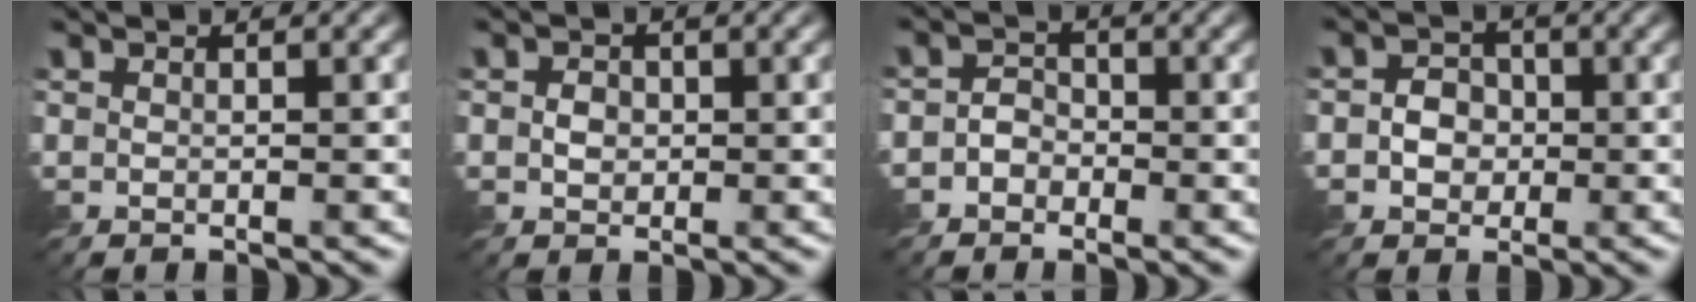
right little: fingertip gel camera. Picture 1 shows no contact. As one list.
[{"total": 1.4, "force": [-0.2, 1.2, 0.6], "torque": [-0.012, -0.001, -0.008]}, {"total": 2.0, "force": [-1.1, 1.6, 0.5], "torque": [0.016, 0.005, -0.031]}, {"total": 2.8, "force": [-0.6, 2.5, 1.2], "torque": [-0.009, 0.001, -0.024]}]